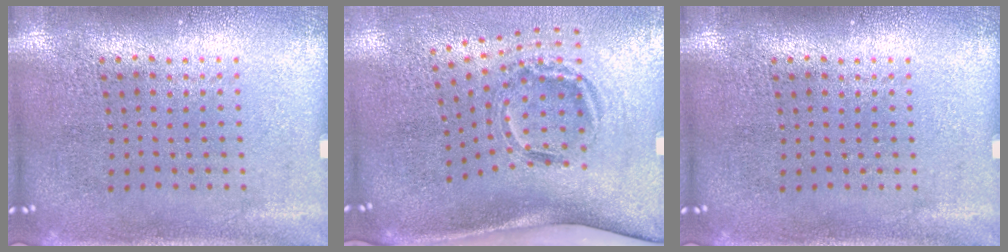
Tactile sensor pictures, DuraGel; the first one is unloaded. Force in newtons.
{"total": 2.0, "press": 1.2, "slide": 1.5}
{"total": 0.0}